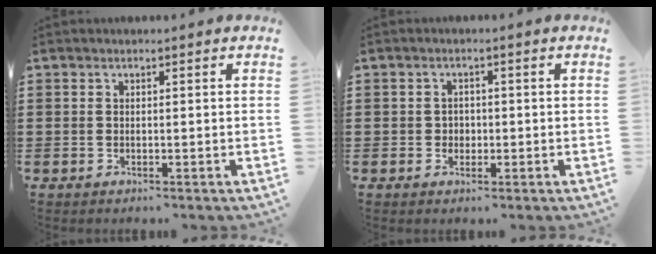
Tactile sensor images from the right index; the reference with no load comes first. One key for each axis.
{"total": 1.4, "fx": -0.1, "fy": 1.4, "fz": 0.4, "tx": -0.013, "ty": 0.005, "tz": -0.005}